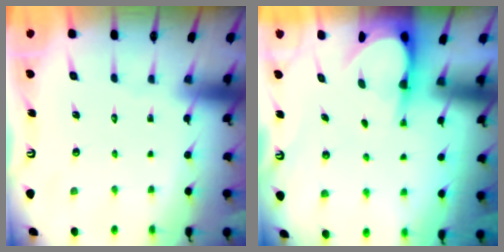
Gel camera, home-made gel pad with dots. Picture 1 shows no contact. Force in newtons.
{"total": 4.8, "press": 4.8, "slide": 0.5}